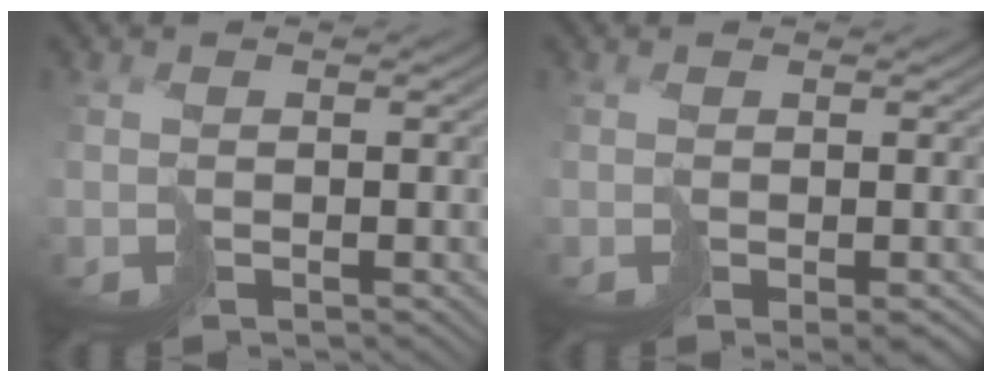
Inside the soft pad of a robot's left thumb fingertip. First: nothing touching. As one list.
[{"total": 2.4, "force": [-1.2, 1.0, 1.8], "torque": [-0.028, -0.007, -0.014]}]